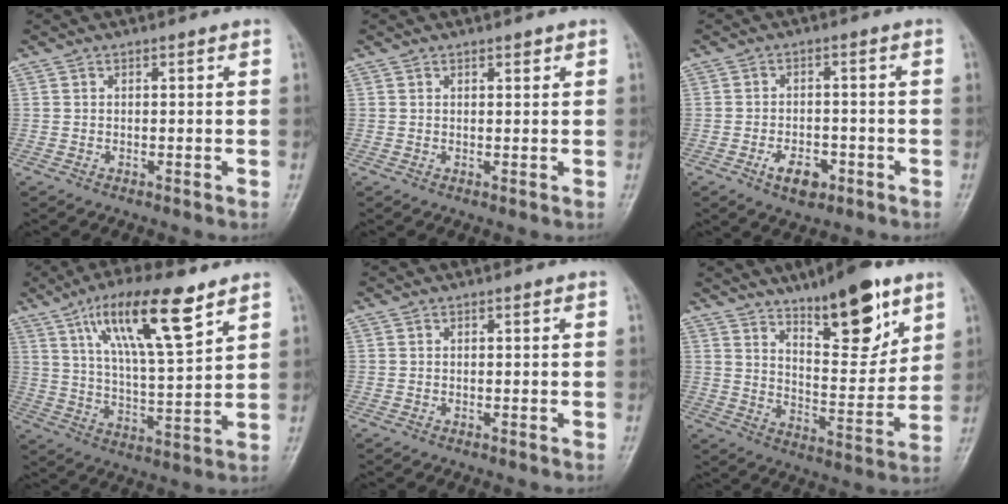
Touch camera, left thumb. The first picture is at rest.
{"total": 1.1, "force": [0.8, 0.4, 0.6], "torque": [-0.007, -0.005, 0.012]}
{"total": 5.2, "force": [-2.5, 3.0, 3.4], "torque": [-0.047, 0.012, -0.037]}
{"total": 16.2, "force": [9.1, 3.8, 12.9], "torque": [-0.215, -0.033, 0.165]}
{"total": 0.0}
{"total": 15.6, "force": [10.0, 5.1, 10.8], "torque": [-0.130, -0.068, 0.166]}